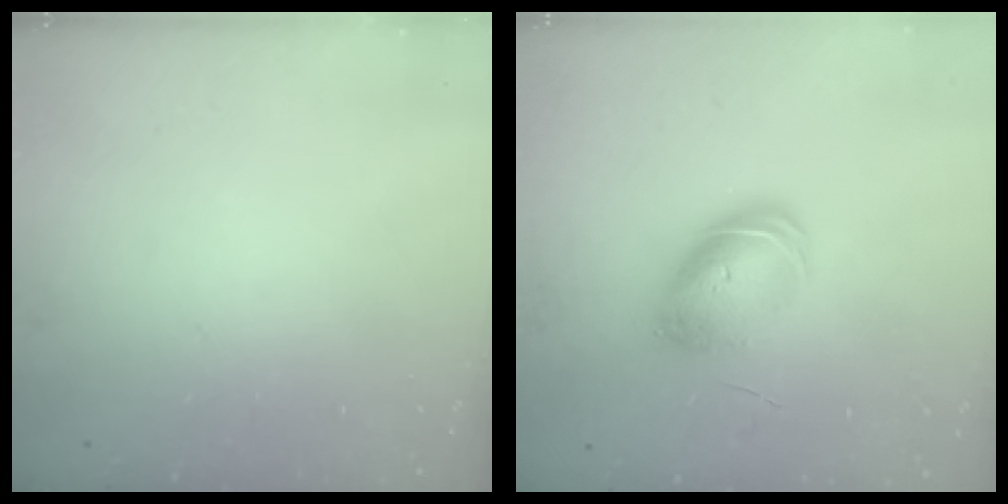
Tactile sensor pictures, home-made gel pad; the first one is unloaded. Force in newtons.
{"total": 9.0, "press": 9.0, "slide": 0.7}